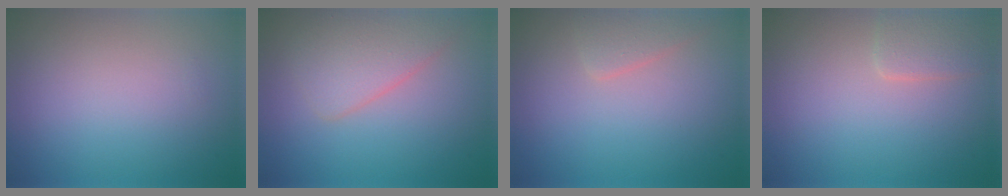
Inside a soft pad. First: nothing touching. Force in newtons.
{"total": 3.5, "press": 3.5, "slide": 0.1}
{"total": 1.7, "press": 1.7, "slide": 0.2}
{"total": 2.1, "press": 2.1, "slide": 0.1}